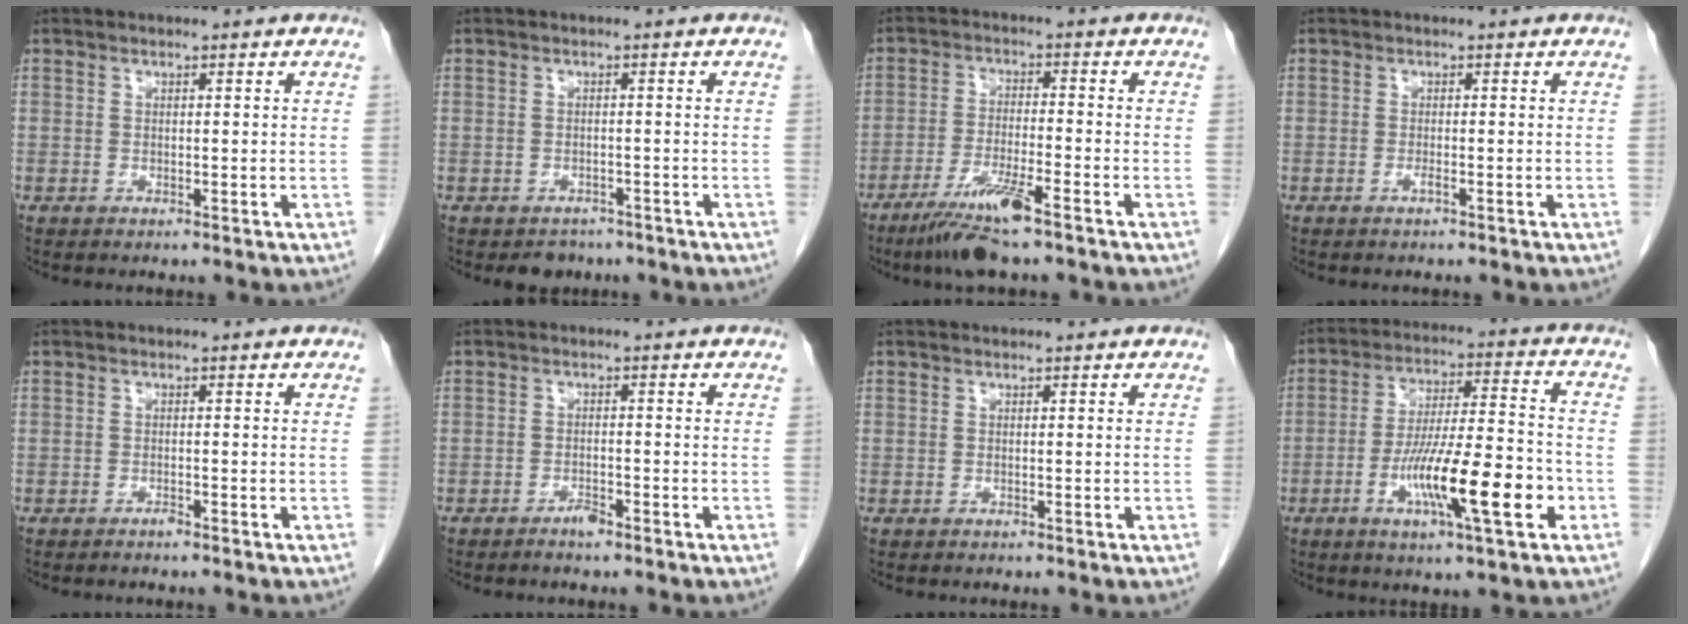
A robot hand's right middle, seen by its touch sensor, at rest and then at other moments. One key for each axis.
{"total": 2.9, "fx": -2.2, "fy": 1.8, "fz": 0.5, "tx": -0.011, "ty": 0.004, "tz": -0.029}
{"total": 8.4, "fx": -5.6, "fy": 0.2, "fz": 6.2, "tx": -0.122, "ty": -0.023, "tz": -0.103}
{"total": 0.6, "fx": -0.3, "fy": 0.0, "fz": 0.5, "tx": -0.010, "ty": 0.001, "tz": -0.004}
{"total": 0.7, "fx": -0.6, "fy": 0.0, "fz": 0.3, "tx": -0.009, "ty": 0.000, "tz": -0.010}
{"total": 1.8, "fx": -1.5, "fy": 0.2, "fz": 1.0, "tx": -0.018, "ty": 0.000, "tz": -0.024}
{"total": 0.0}
{"total": 14.3, "fx": -5.0, "fy": 1.4, "fz": 13.4, "tx": -0.231, "ty": -0.007, "tz": -0.083}